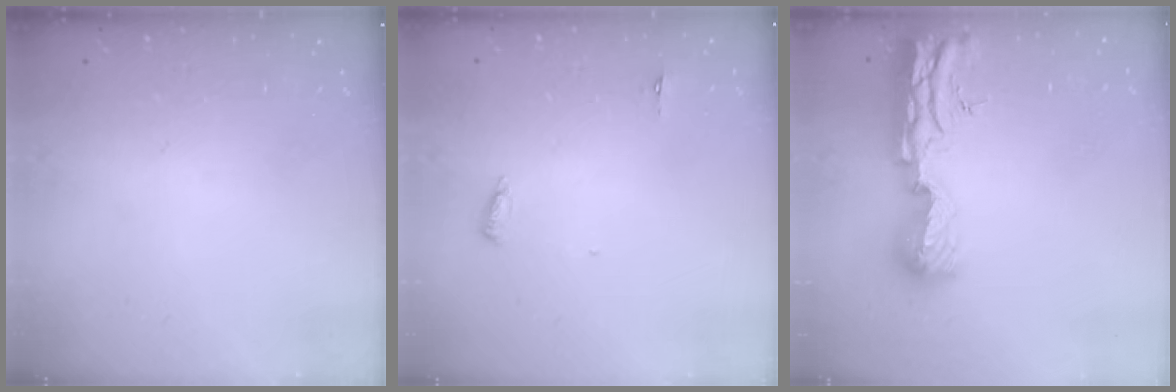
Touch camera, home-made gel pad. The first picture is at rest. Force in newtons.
{"total": 4.7, "press": 4.5, "slide": 1.4}
{"total": 20.1, "press": 19.4, "slide": 5.5}